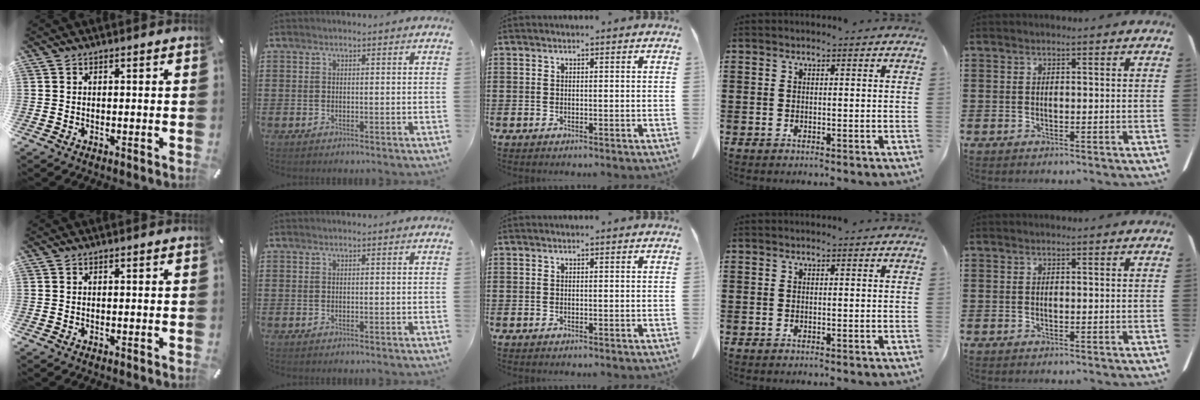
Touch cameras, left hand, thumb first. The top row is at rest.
{}